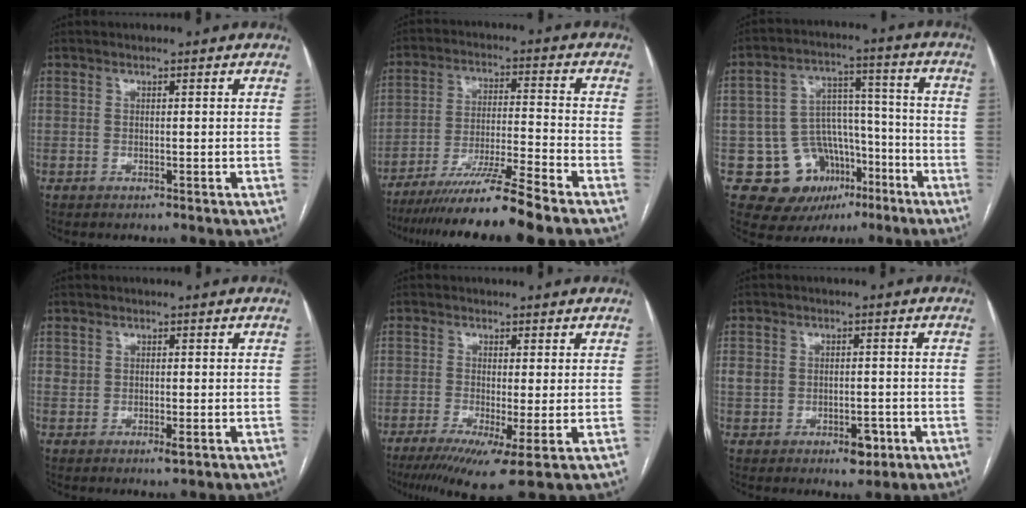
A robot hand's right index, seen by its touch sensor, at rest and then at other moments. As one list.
[{"total": 12.9, "force": [-10.4, -2.0, 7.4], "torque": [-0.116, -0.027, -0.177]}, {"total": 13.1, "force": [-5.7, 10.6, 5.3], "torque": [-0.081, 0.049, -0.071]}, {"total": 1.9, "force": [-0.3, 1.1, 1.5], "torque": [-0.021, -0.001, -0.002]}, {"total": 8.6, "force": [-4.3, 0.5, 7.5], "torque": [-0.116, -0.022, -0.071]}, {"total": 6.2, "force": [-1.7, 4.5, 4.0], "torque": [-0.055, 0.015, -0.012]}]